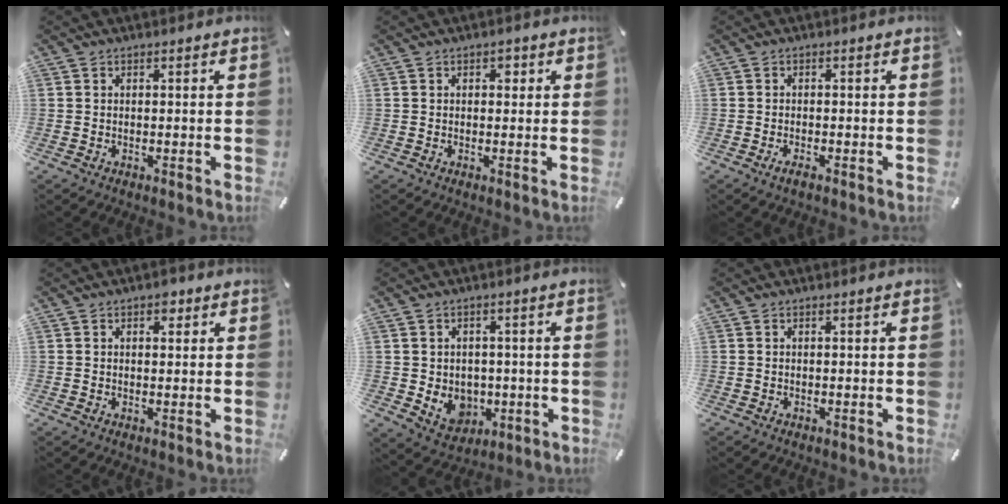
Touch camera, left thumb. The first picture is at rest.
{"total": 1.5, "force": [0.4, 1.2, 0.8], "torque": [-0.002, 0.001, 0.002]}
{"total": 1.7, "force": [-1.0, 0.5, 1.2], "torque": [-0.021, 0.002, -0.019]}
{"total": 2.4, "force": [1.0, 1.7, 1.4], "torque": [-0.007, -0.002, 0.011]}
{"total": 6.6, "force": [-0.5, 6.2, 2.2], "torque": [-0.037, -0.004, -0.005]}
{"total": 0.0}